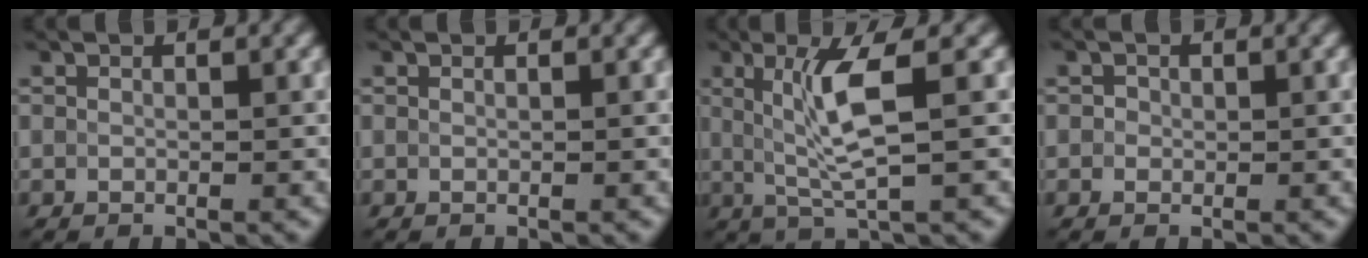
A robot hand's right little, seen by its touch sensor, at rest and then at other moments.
{"total": 0.0}
{"total": 4.8, "force": [0.9, 0.6, 4.6], "torque": [-0.098, 0.000, 0.024]}
{"total": 0.7, "force": [0.1, 0.7, 0.1], "torque": [-0.001, -0.001, -0.002]}